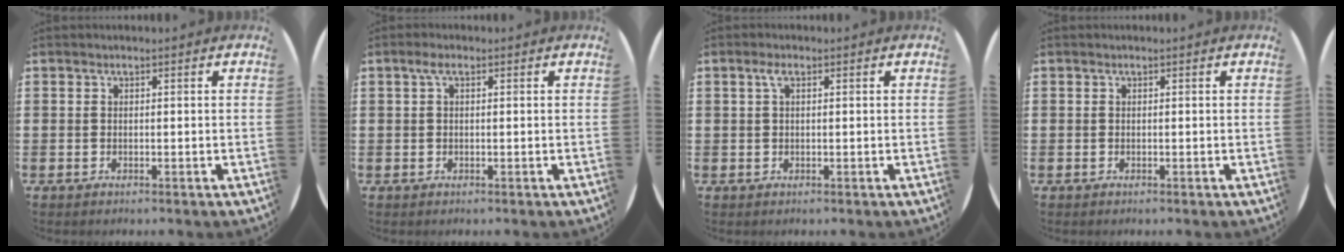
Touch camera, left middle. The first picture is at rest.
{"total": 1.4, "force": [0.5, 0.5, 1.2], "torque": [-0.025, 0.006, 0.007]}
{"total": 1.6, "force": [0.6, 0.5, 1.4], "torque": [-0.029, 0.005, 0.008]}
{"total": 0.0}